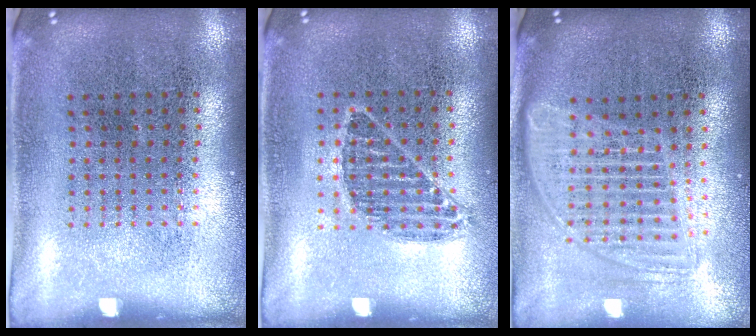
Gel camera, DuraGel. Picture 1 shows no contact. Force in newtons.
{"total": 0.7, "press": 0.7, "slide": 0.2}
{"total": 1.7, "press": 1.4, "slide": 0.9}